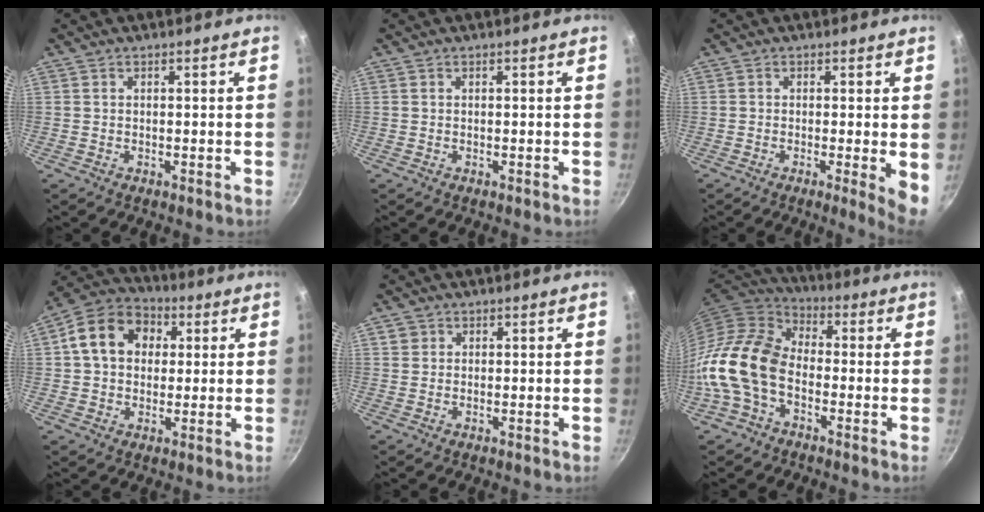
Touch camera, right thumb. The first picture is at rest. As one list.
[{"total": 0.0}, {"total": 5.1, "force": [-0.5, 0.8, 5.0], "torque": [-0.062, -0.013, -0.008]}, {"total": 12.8, "force": [2.6, 10.1, 7.4], "torque": [-0.098, 0.022, 0.024]}, {"total": 1.5, "force": [0.4, 1.4, 0.2], "torque": [0.004, 0.007, 0.005]}, {"total": 13.8, "force": [-3.6, 9.2, 9.6], "torque": [-0.158, 0.038, -0.093]}]